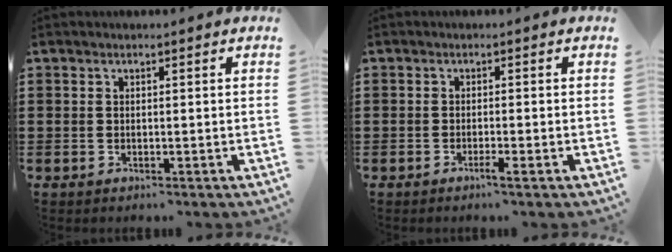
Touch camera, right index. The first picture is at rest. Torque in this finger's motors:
{"motor_torque": [0.60, -0.01, 0.12, 0.01]}